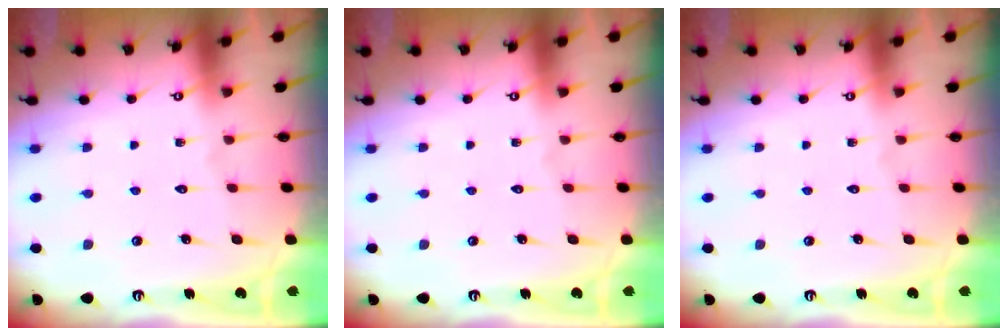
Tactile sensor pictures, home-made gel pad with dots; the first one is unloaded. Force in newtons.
{"total": 0.0}
{"total": 0.0}